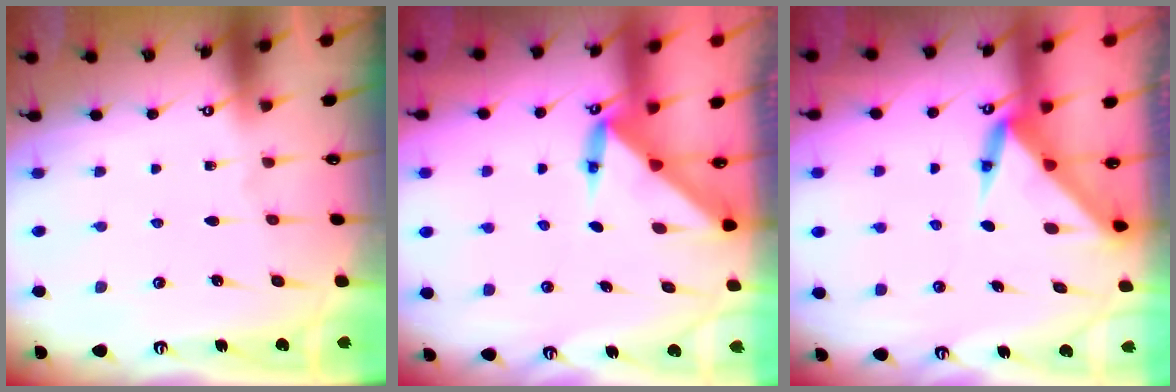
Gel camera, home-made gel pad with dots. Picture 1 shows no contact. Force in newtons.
{"total": 3.5, "press": 3.5, "slide": 0.2}
{"total": 4.0, "press": 4.0, "slide": 0.2}